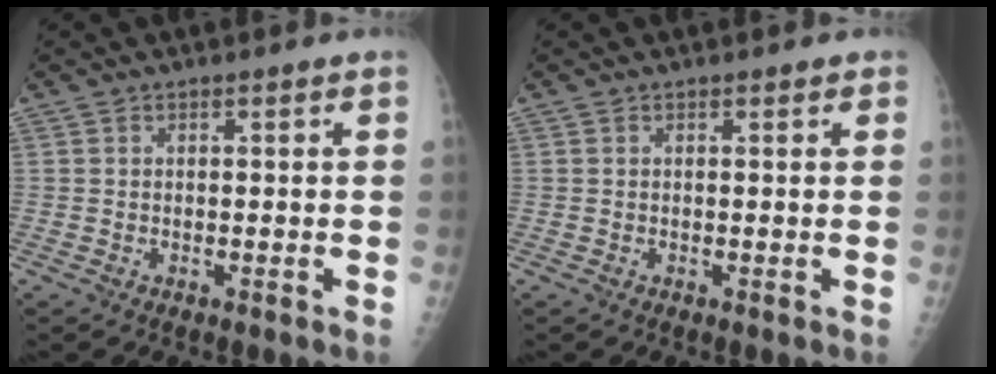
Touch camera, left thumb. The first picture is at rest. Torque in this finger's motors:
{"motor_torque": [-0.09, 0.13, -0.14, -0.06, 0.06]}